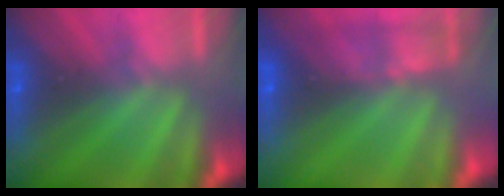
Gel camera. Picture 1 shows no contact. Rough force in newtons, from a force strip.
{"total": 2.4}